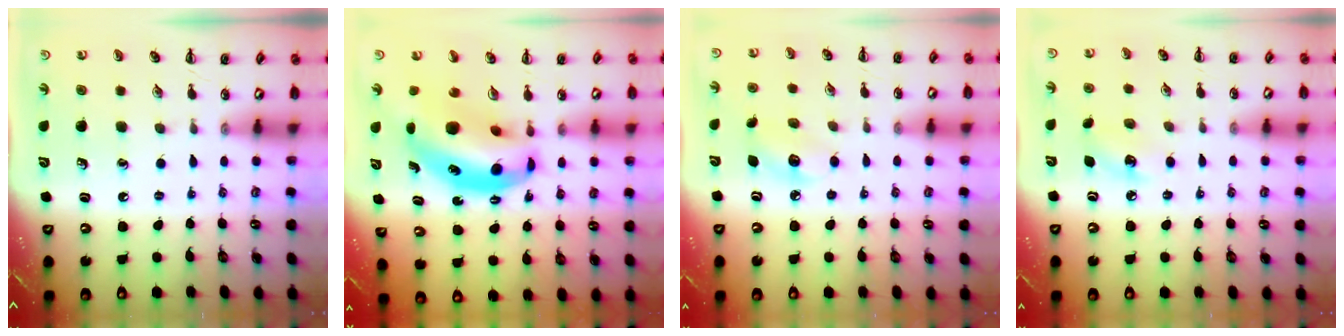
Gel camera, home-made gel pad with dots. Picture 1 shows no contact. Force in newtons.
{"total": 13.1, "press": 12.7, "slide": 3.0}
{"total": 6.2, "press": 6.0, "slide": 1.6}
{"total": 6.7, "press": 6.5, "slide": 1.8}